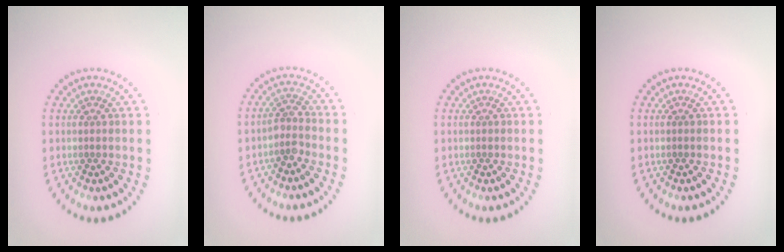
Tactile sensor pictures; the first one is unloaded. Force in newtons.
{"total": 1.8, "press": 1.3, "slide": 1.2}
{"total": 0.0}
{"total": 0.0}